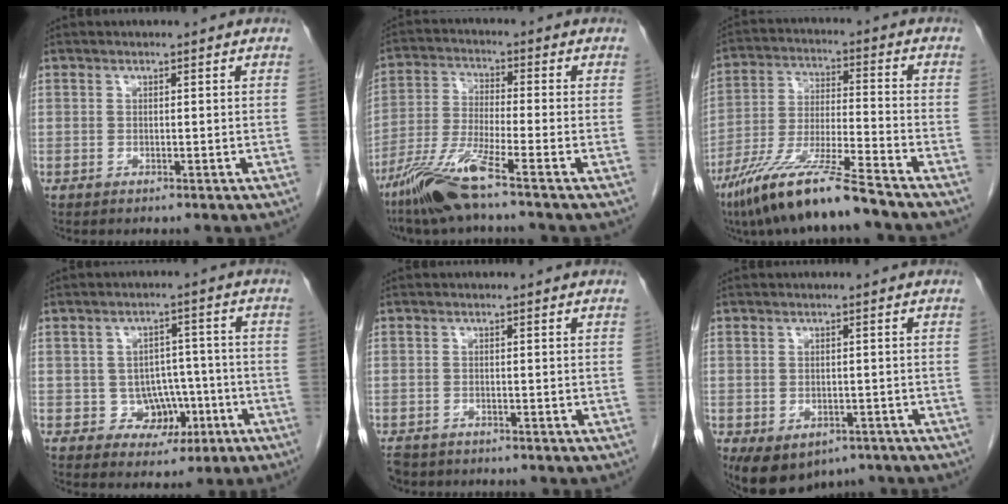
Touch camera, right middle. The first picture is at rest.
{"total": 9.1, "force": [-6.4, -0.3, 6.5], "torque": [-0.140, -0.026, -0.129]}
{"total": 13.9, "force": [-10.3, 0.0, 9.4], "torque": [-0.180, -0.032, -0.190]}
{"total": 6.2, "force": [-2.0, 5.4, 2.2], "torque": [-0.018, 0.023, -0.017]}
{"total": 3.7, "force": [-3.2, 1.8, 0.6], "torque": [-0.012, -0.004, -0.052]}
{"total": 8.8, "force": [-5.4, 5.7, 3.9], "torque": [-0.068, 0.006, -0.071]}